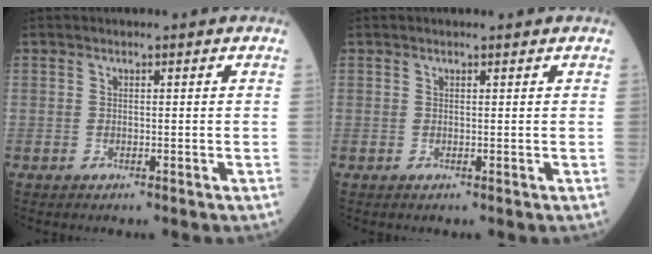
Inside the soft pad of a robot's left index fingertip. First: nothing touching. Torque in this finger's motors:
{"motor_torque": [0.00, 0.01, 0.05, -0.01]}